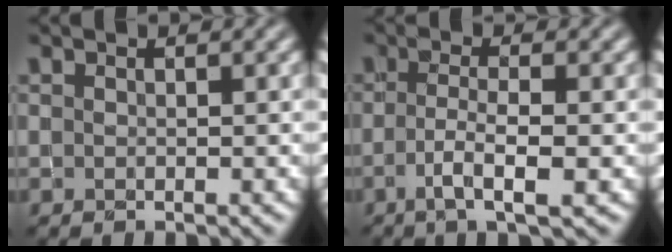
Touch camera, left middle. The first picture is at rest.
{"total": 3.7, "force": [-1.1, 0.8, 3.4], "torque": [-0.065, -0.001, -0.022]}